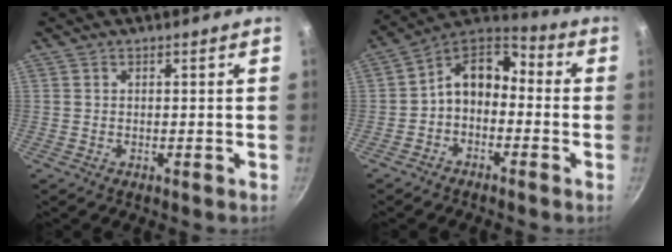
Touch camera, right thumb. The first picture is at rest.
{"total": 10.7, "force": [-1.5, 7.7, 7.3], "torque": [-0.103, 0.062, -0.047]}